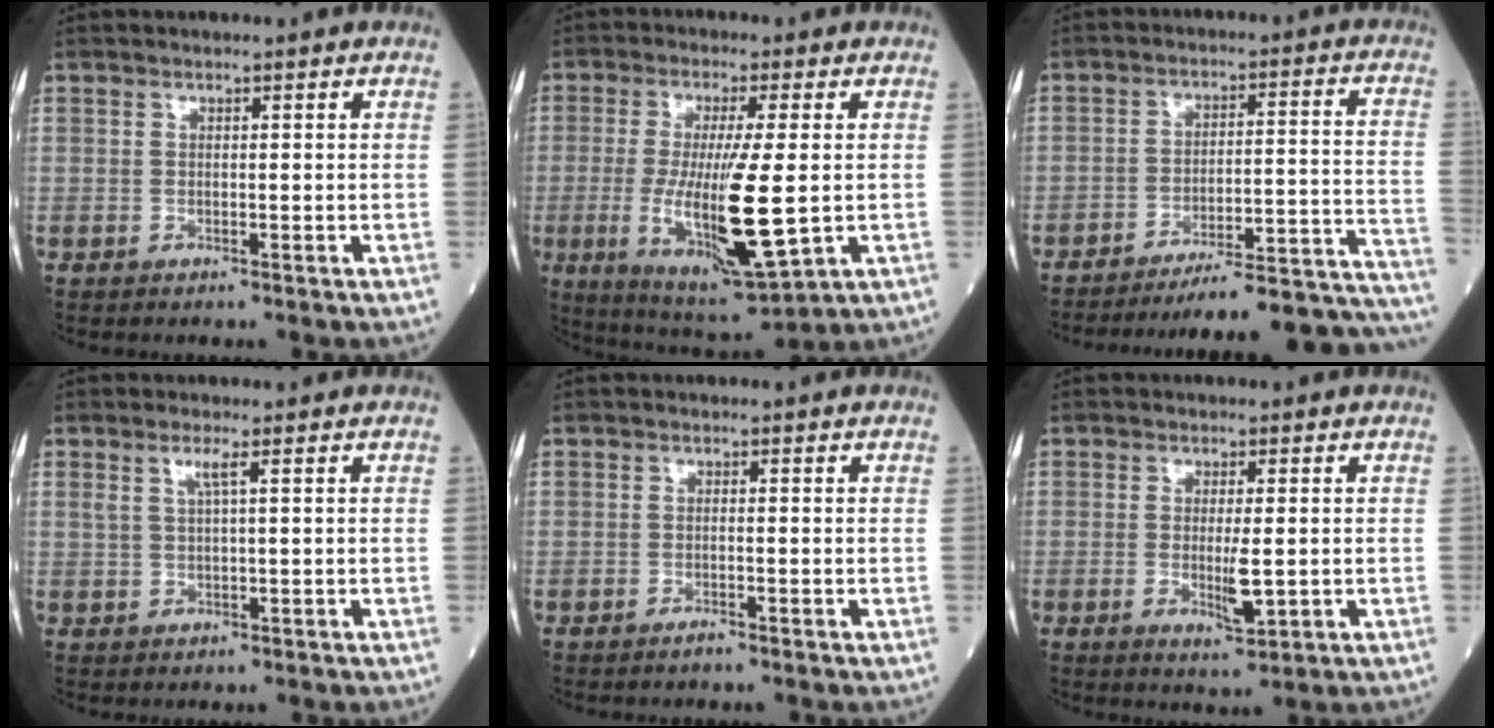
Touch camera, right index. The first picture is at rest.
{"total": 15.0, "force": [-1.6, 2.4, 14.8], "torque": [-0.277, -0.027, -0.018]}
{"total": 22.6, "force": [-21.7, -0.9, 6.3], "torque": [-0.014, 0.010, -0.285]}
{"total": 2.1, "force": [1.0, -0.1, 1.9], "torque": [-0.046, 0.004, 0.022]}
{"total": 0.9, "force": [-0.7, -0.1, 0.5], "torque": [-0.013, -0.001, -0.013]}
{"total": 4.3, "force": [-0.6, 0.8, 4.2], "torque": [-0.073, -0.007, -0.007]}